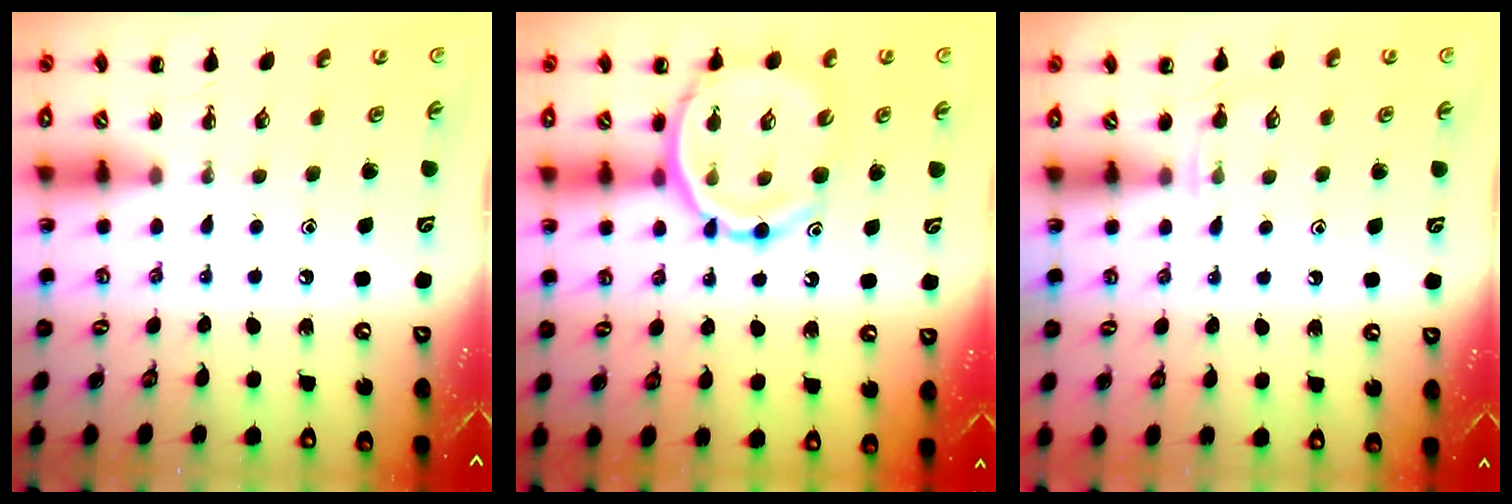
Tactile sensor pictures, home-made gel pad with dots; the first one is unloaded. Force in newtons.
{"total": 12.9, "press": 12.4, "slide": 3.6}
{"total": 4.4, "press": 4.2, "slide": 1.4}